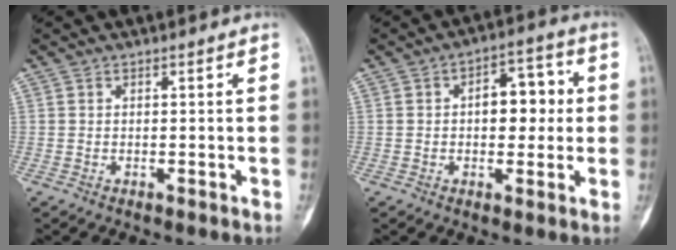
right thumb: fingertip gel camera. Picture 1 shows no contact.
{"total": 8.7, "force": [0.7, 5.2, 6.9], "torque": [-0.062, 0.020, 0.007]}